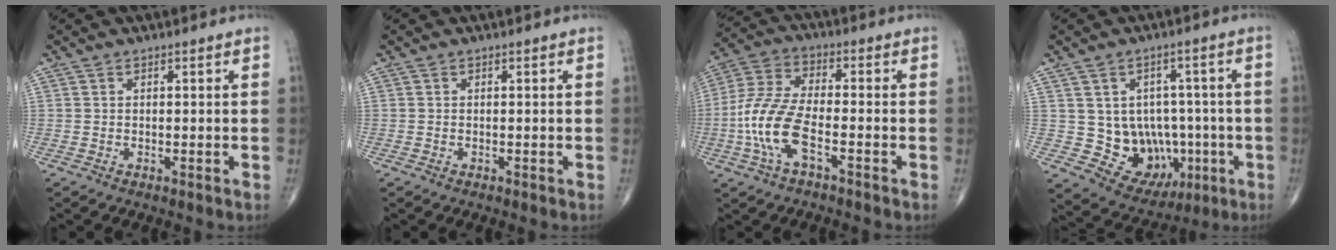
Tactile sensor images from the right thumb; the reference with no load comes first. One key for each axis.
{"total": 0.0}
{"total": 11.6, "fx": -3.8, "fy": 4.7, "fz": 9.9, "tx": -0.225, "ty": 0.027, "tz": -0.078}
{"total": 12.4, "fx": -1.8, "fy": 10.5, "fz": 6.5, "tx": -0.038, "ty": 0.020, "tz": -0.001}